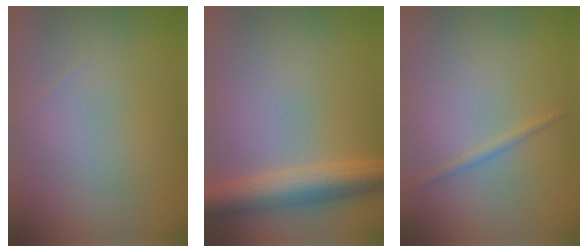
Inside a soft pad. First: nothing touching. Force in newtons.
{"total": 5.7, "press": 5.7, "slide": 0.3}
{"total": 0.8, "press": 0.8, "slide": 0.0}